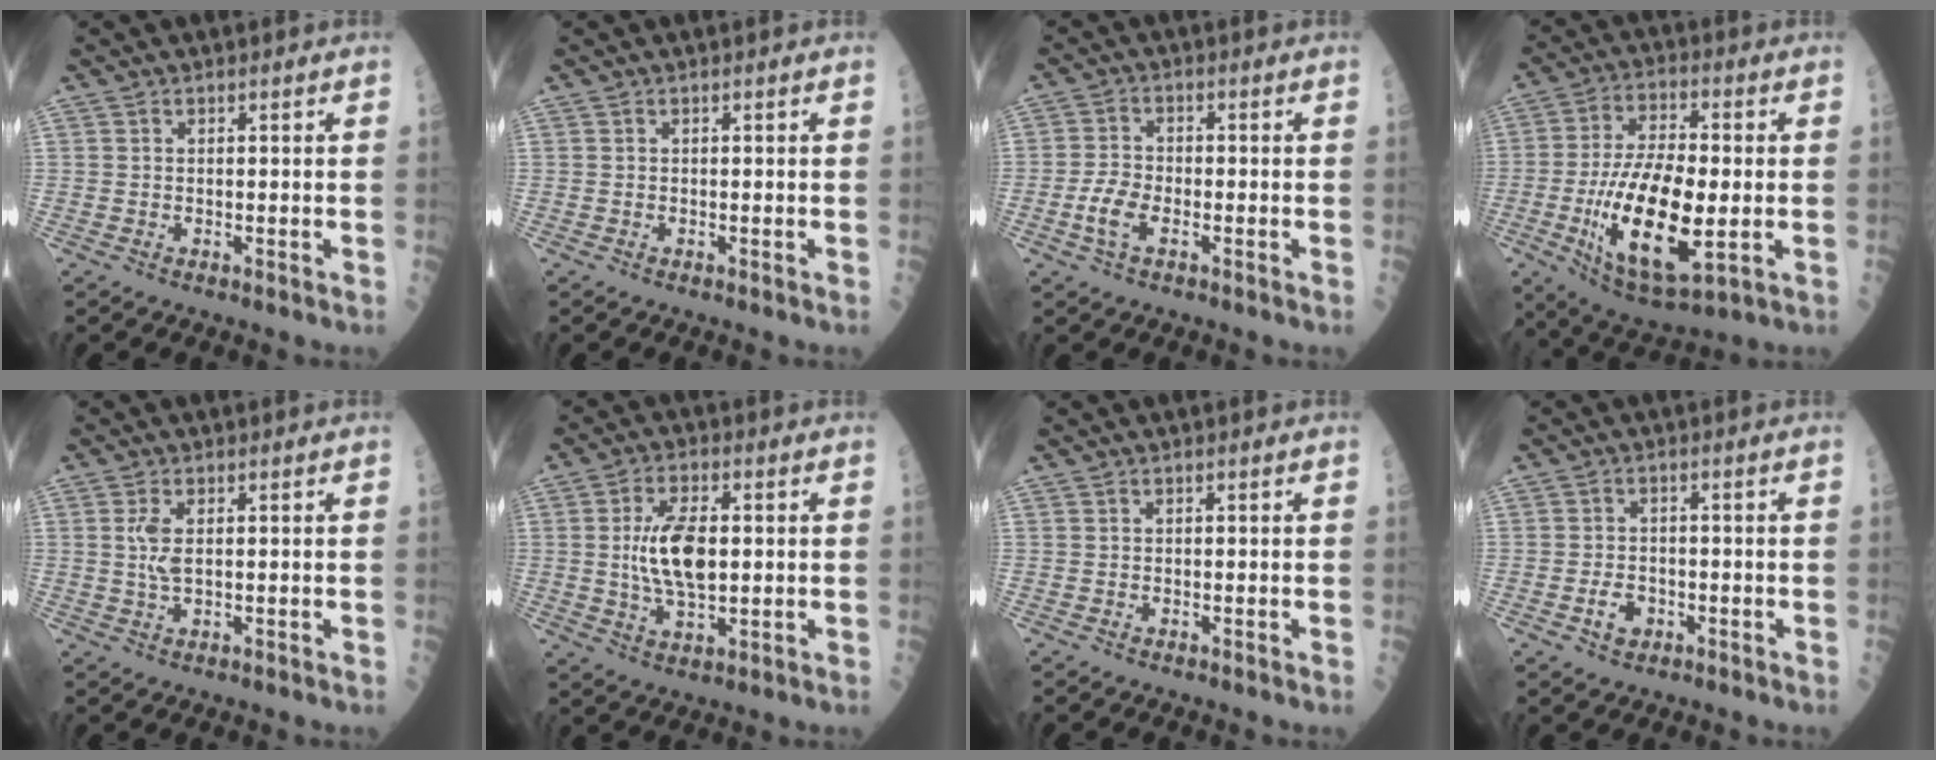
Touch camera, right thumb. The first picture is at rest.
{"total": 0.0}
{"total": 5.0, "force": [-1.9, 2.5, 3.8], "torque": [-0.078, 0.012, -0.039]}
{"total": 20.5, "force": [-3.7, 8.1, 18.5], "torque": [-0.344, -0.002, -0.050]}
{"total": 3.5, "force": [0.6, 1.4, 3.1], "torque": [-0.071, -0.002, 0.017]}
{"total": 10.8, "force": [0.7, 5.0, 9.6], "torque": [-0.171, -0.003, 0.017]}
{"total": 0.0}
{"total": 3.5, "force": [-1.3, 2.6, 1.9], "torque": [-0.019, 0.008, -0.021]}